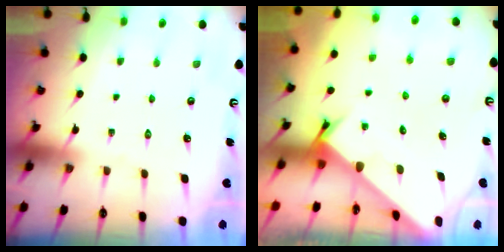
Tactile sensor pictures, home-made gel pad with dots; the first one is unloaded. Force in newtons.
{"total": 2.1, "press": 2.1, "slide": 0.1}